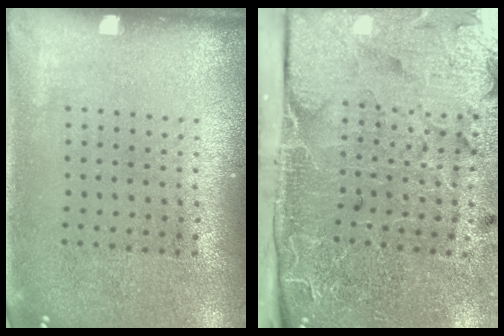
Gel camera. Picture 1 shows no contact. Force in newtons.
{"total": 5.0, "press": 3.9, "slide": 3.1}